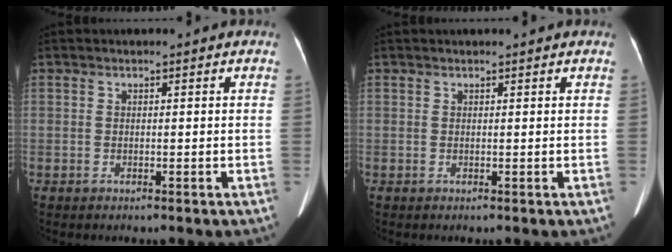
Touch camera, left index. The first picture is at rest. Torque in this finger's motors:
{"motor_torque": [-0.13, -0.40, -0.09, -0.01]}